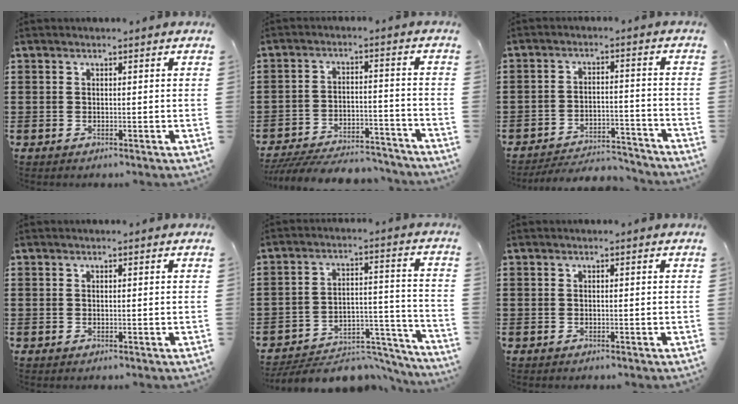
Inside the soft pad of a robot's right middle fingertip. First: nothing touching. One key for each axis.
{"total": 6.9, "fx": -6.6, "fy": 0.9, "fz": 1.8, "tx": -0.041, "ty": 0.003, "tz": -0.131}
{"total": 4.6, "fx": -4.5, "fy": 0.7, "fz": 0.7, "tx": -0.022, "ty": 0.002, "tz": -0.094}
{"total": 0.0}
{"total": 5.8, "fx": -5.3, "fy": 1.5, "fz": 1.6, "tx": -0.023, "ty": 0.012, "tz": -0.104}
{"total": 0.0}